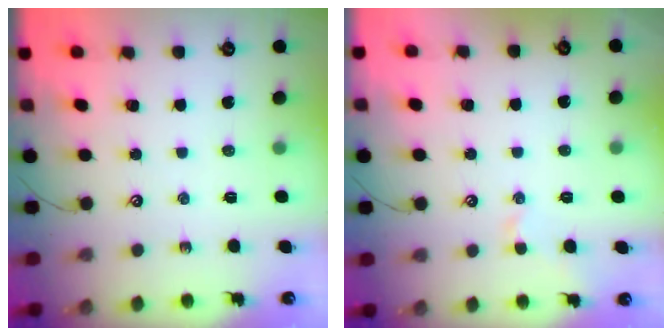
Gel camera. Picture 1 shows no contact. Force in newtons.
{"total": 0.9, "press": 0.7, "slide": 0.6}